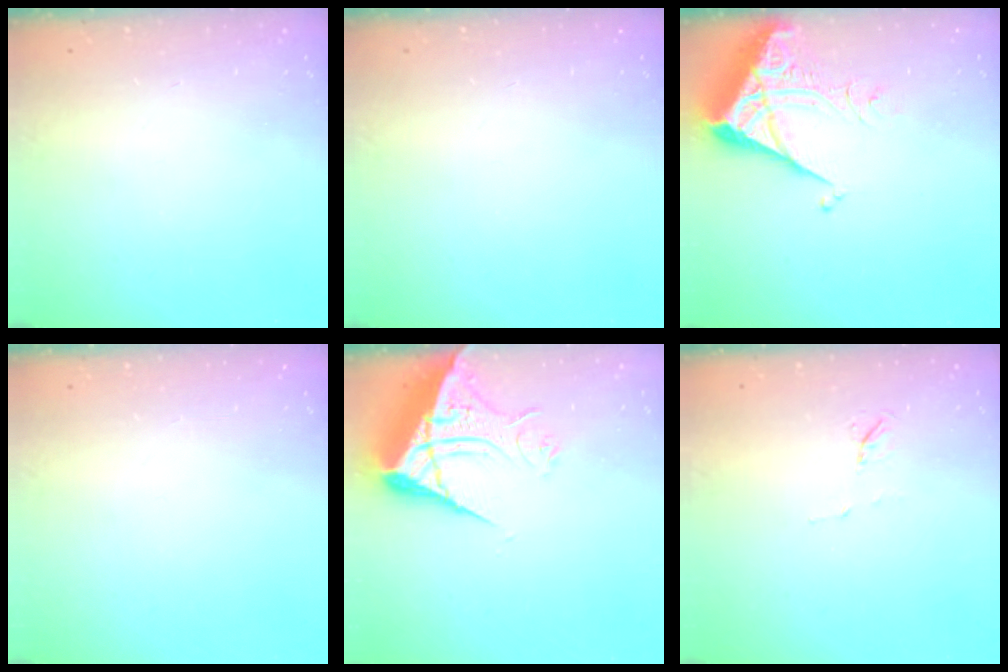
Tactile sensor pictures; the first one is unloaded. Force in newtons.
{"total": 0.0}
{"total": 5.3, "press": 5.3, "slide": 0.7}
{"total": 0.0}
{"total": 10.6, "press": 10.5, "slide": 1.1}
{"total": 4.9, "press": 4.8, "slide": 1.3}